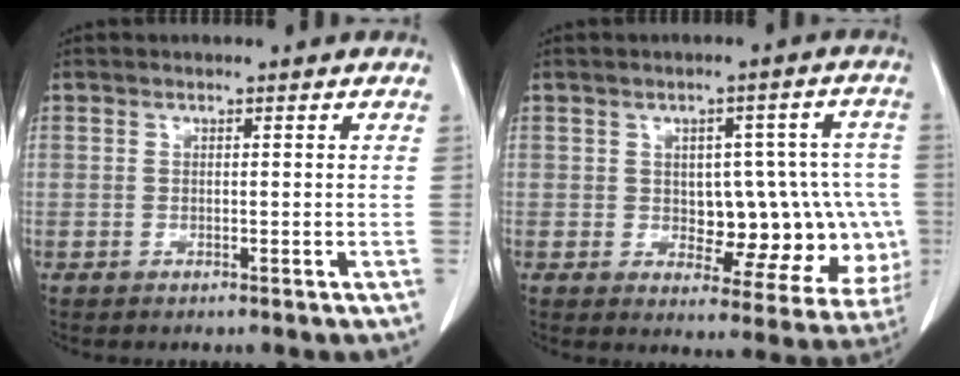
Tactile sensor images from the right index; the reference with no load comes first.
{"total": 14.2, "force": [-1.3, 7.1, 12.2], "torque": [-0.128, 0.025, 0.001]}